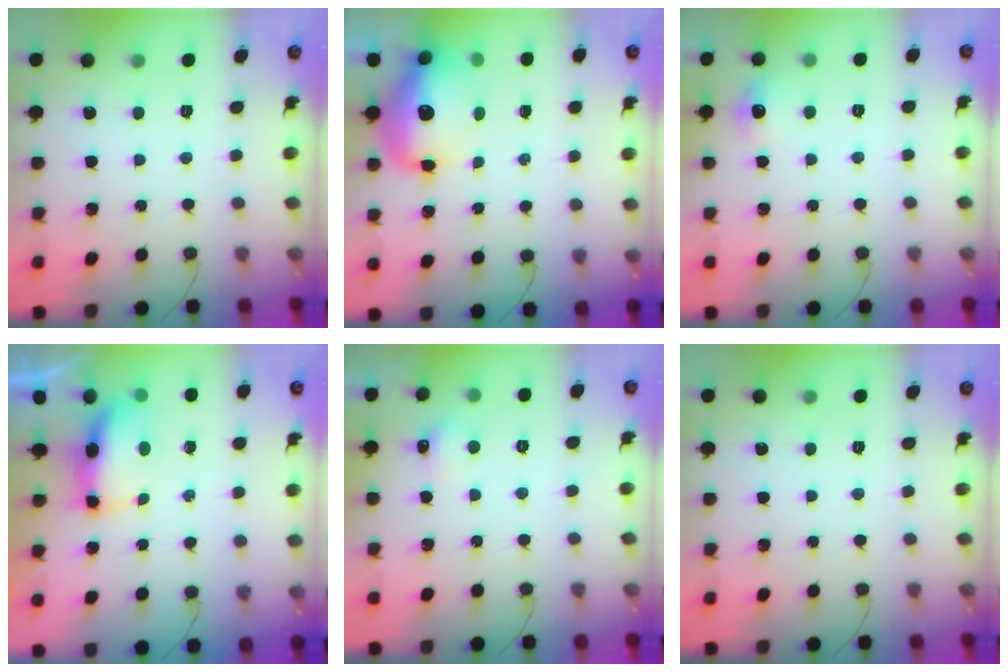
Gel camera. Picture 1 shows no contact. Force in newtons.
{"total": 13.9, "press": 13.5, "slide": 3.5}
{"total": 5.2, "press": 5.0, "slide": 1.3}
{"total": 6.7, "press": 6.7, "slide": 0.5}
{"total": 5.1, "press": 5.0, "slide": 1.3}
{"total": 0.0}